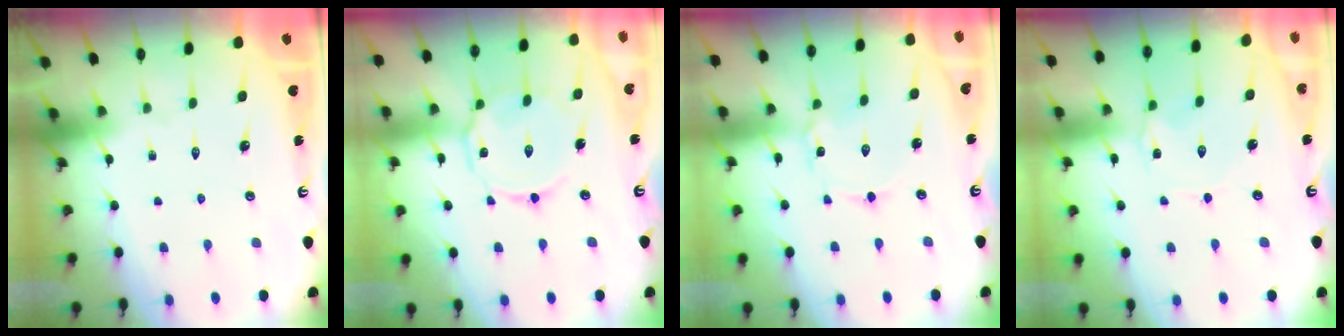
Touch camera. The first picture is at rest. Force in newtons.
{"total": 8.8, "press": 8.8, "slide": 0.7}
{"total": 1.6, "press": 1.5, "slide": 0.1}
{"total": 3.0, "press": 2.9, "slide": 0.4}